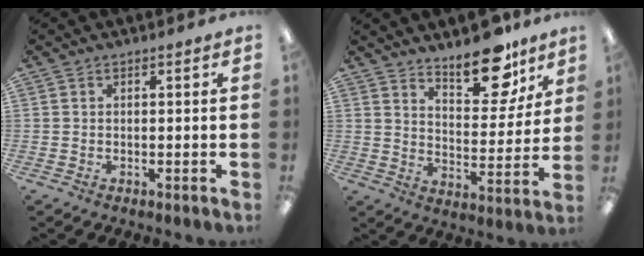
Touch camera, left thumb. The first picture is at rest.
{"total": 15.0, "force": [11.4, 6.1, 7.5], "torque": [-0.085, -0.078, 0.193]}